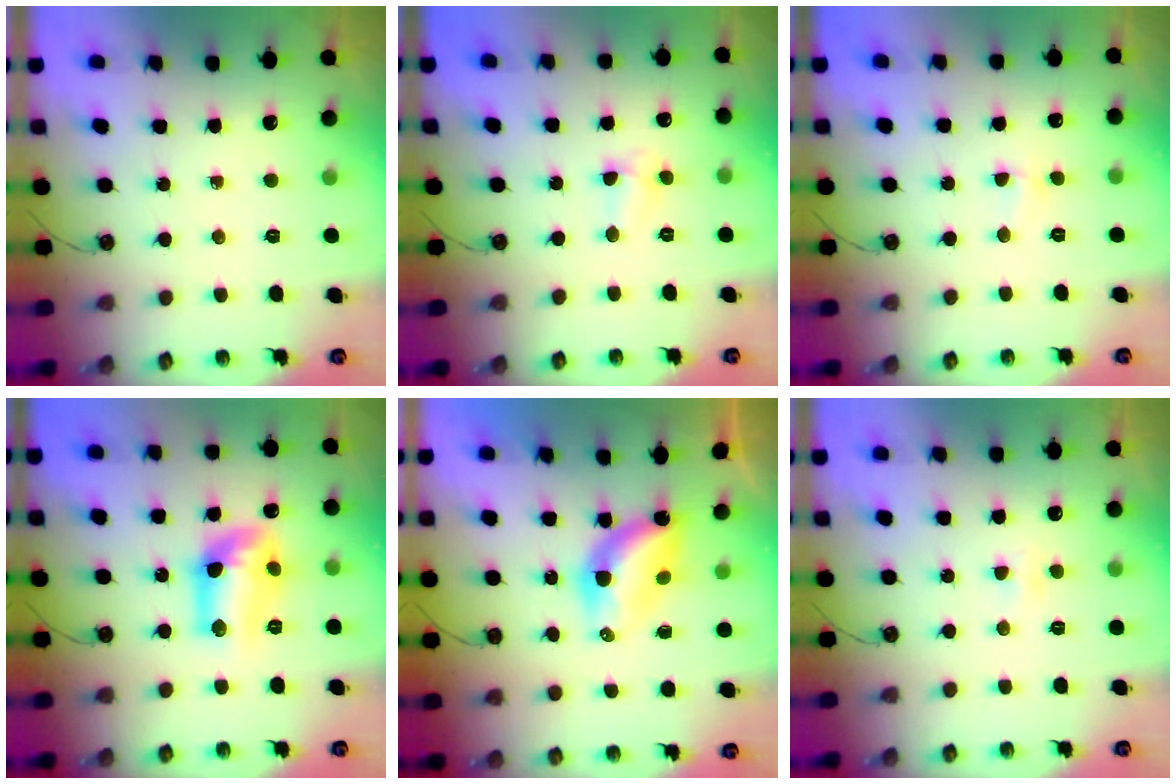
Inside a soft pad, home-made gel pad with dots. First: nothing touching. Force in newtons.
{"total": 3.6, "press": 3.6, "slide": 0.5}
{"total": 3.4, "press": 3.3, "slide": 0.5}
{"total": 12.2, "press": 12.2, "slide": 0.5}
{"total": 6.2, "press": 6.2, "slide": 0.3}
{"total": 2.9, "press": 2.8, "slide": 0.5}